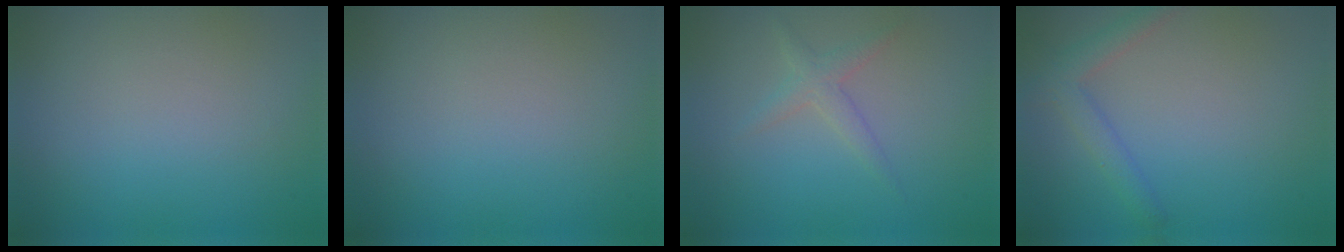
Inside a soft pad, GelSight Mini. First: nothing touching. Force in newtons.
{"total": 0.0}
{"total": 1.5, "press": 1.5, "slide": 0.1}
{"total": 2.3, "press": 2.3, "slide": 0.3}